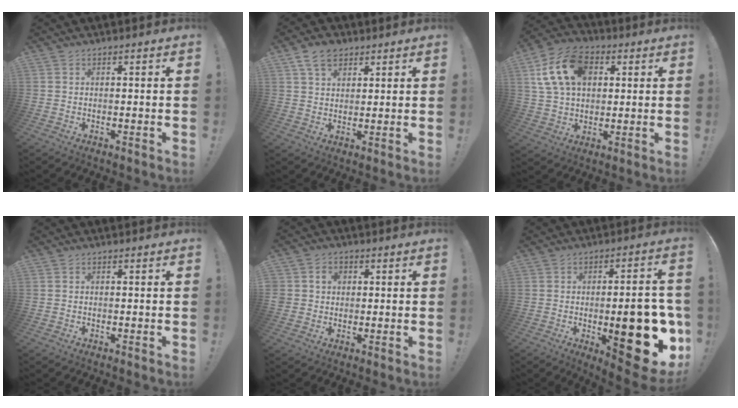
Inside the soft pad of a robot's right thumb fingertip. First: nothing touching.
{"total": 7.0, "force": [4.4, 4.2, 3.4], "torque": [-0.057, -0.012, 0.083]}
{"total": 16.6, "force": [5.4, 11.5, 10.7], "torque": [-0.187, -0.006, 0.105]}
{"total": 0.0}
{"total": 4.3, "force": [0.6, 4.1, 1.3], "torque": [-0.022, 0.009, 0.013]}
{"total": 21.6, "force": [-5.0, 7.8, 19.5], "torque": [-0.240, 0.013, -0.061]}